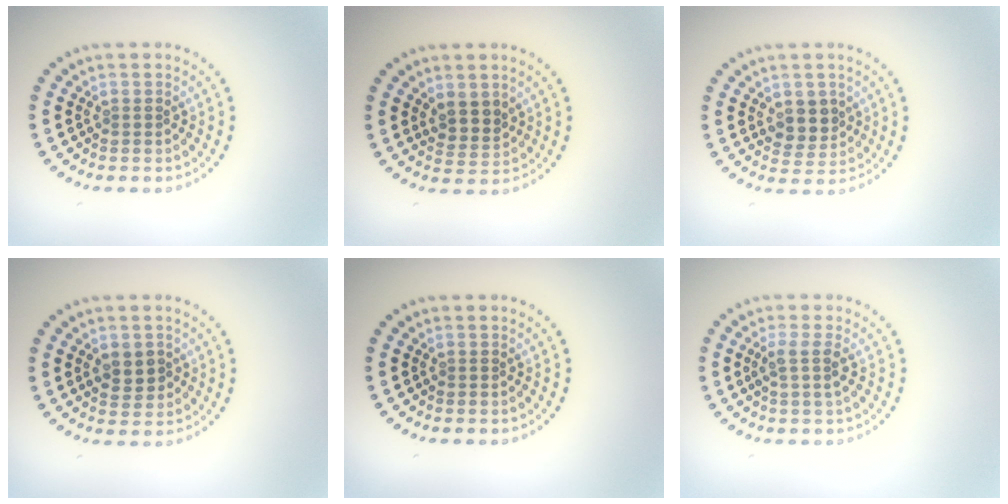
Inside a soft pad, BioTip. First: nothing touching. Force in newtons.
{"total": 2.3, "press": 2.0, "slide": 1.2}
{"total": 2.6, "press": 2.4, "slide": 1.1}
{"total": 2.3, "press": 2.3, "slide": 0.5}
{"total": 0.0}
{"total": 1.9, "press": 1.5, "slide": 1.2}